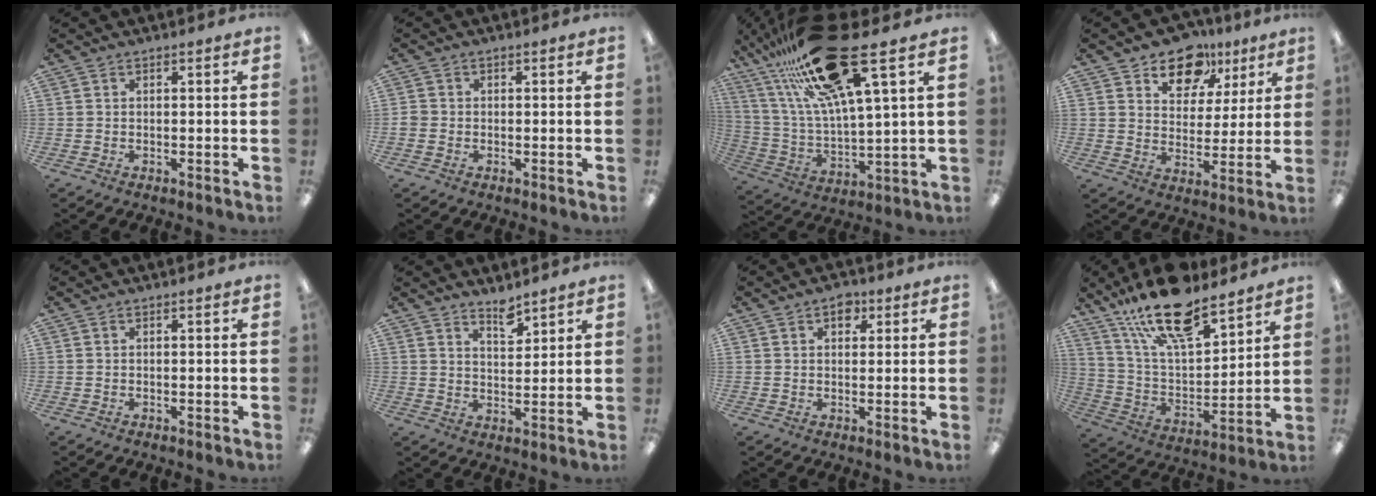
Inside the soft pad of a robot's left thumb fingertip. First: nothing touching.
{"total": 1.6, "force": [-0.6, 1.4, 0.4], "torque": [-0.006, 0.004, -0.013]}
{"total": 27.9, "force": [17.7, 7.3, 20.3], "torque": [-0.374, -0.079, 0.285]}
{"total": 12.0, "force": [8.4, 7.9, 3.5], "torque": [-0.049, -0.056, 0.154]}
{"total": 0.0}
{"total": 4.8, "force": [4.2, 1.5, 1.6], "torque": [-0.008, -0.035, 0.072]}
{"total": 3.8, "force": [2.0, 2.4, 2.2], "torque": [-0.015, -0.008, 0.029]}
{"total": 20.5, "force": [15.2, 7.1, 11.6], "torque": [-0.211, -0.085, 0.265]}